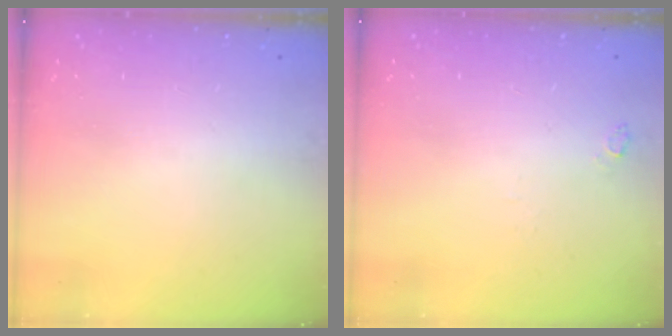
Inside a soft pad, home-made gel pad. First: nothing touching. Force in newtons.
{"total": 11.4, "press": 3.1, "slide": 11.0}